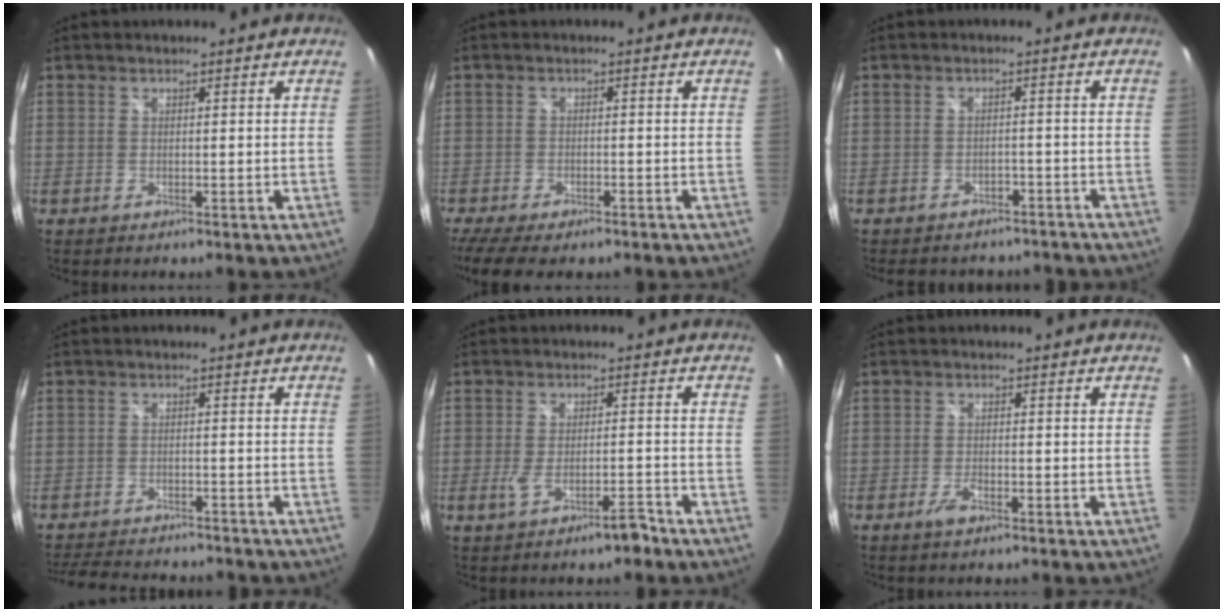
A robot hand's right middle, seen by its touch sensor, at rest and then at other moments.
{"total": 10.5, "force": [-7.5, 4.2, 6.0], "torque": [-0.137, -0.037, -0.120]}
{"total": 10.7, "force": [-9.0, 4.8, 3.4], "torque": [-0.076, -0.001, -0.110]}
{"total": 11.4, "force": [-10.1, 2.9, 4.2], "torque": [-0.098, -0.011, -0.149]}
{"total": 5.4, "force": [-3.5, 1.4, 3.9], "torque": [-0.079, -0.005, -0.055]}
{"total": 2.4, "force": [-1.6, 1.0, 1.5], "torque": [-0.036, -0.002, -0.030]}